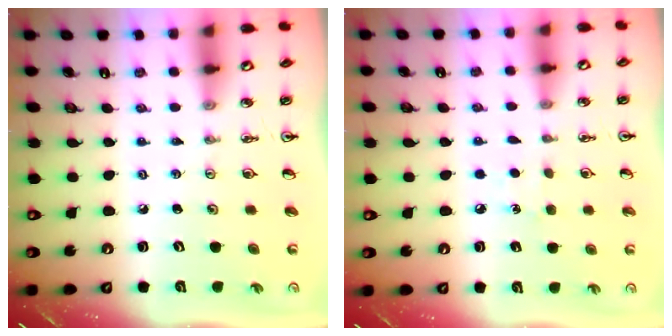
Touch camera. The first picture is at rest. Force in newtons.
{"total": 5.7, "press": 5.7, "slide": 0.6}